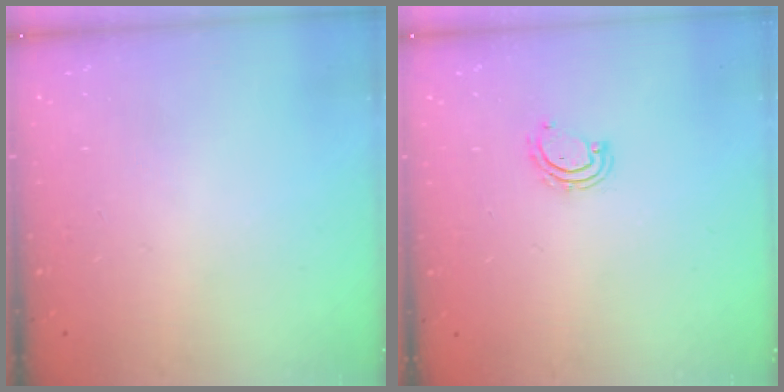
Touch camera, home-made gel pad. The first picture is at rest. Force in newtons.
{"total": 3.2, "press": 3.1, "slide": 0.2}